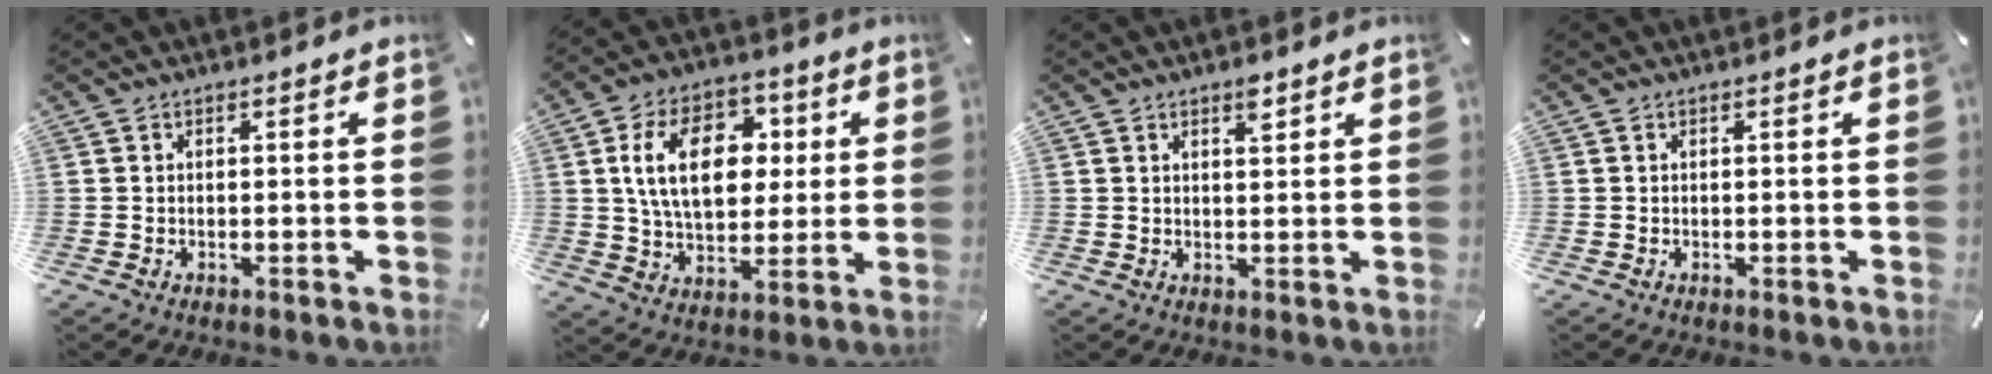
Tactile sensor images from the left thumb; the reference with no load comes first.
{"total": 17.5, "force": [3.6, 11.7, 12.5], "torque": [-0.218, 0.013, 0.059]}
{"total": 2.7, "force": [1.7, 1.1, 1.7], "torque": [-0.021, -0.004, 0.026]}
{"total": 0.0}